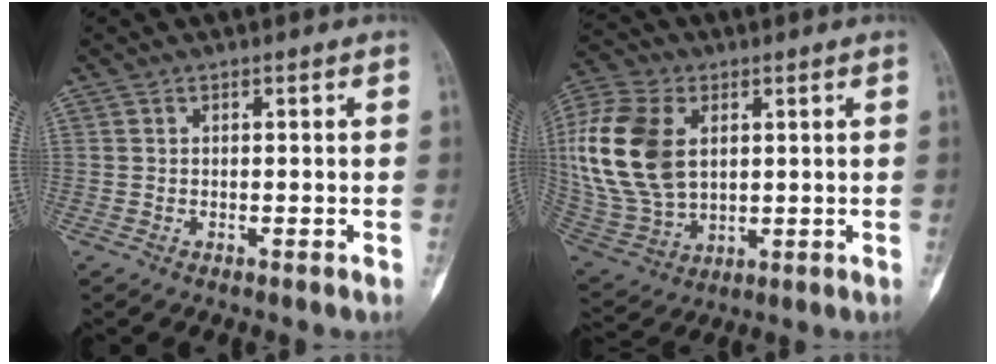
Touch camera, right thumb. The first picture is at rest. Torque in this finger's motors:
{"motor_torque": [-0.49, 1.22, 1.99, 0.45, 0.46]}